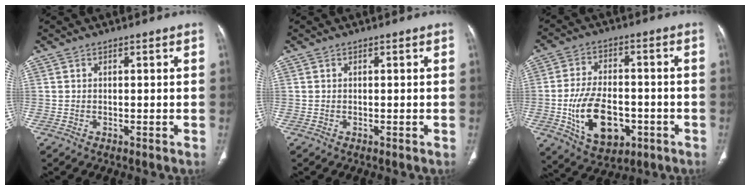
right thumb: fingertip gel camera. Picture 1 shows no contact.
{"total": 0.0}
{"total": 14.4, "force": [-3.9, 8.8, 10.7], "torque": [-0.169, 0.014, -0.053]}